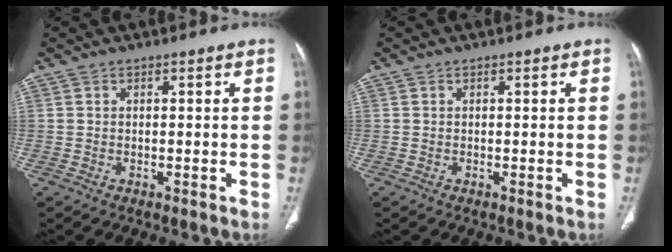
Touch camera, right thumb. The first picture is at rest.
{"total": 0.0}